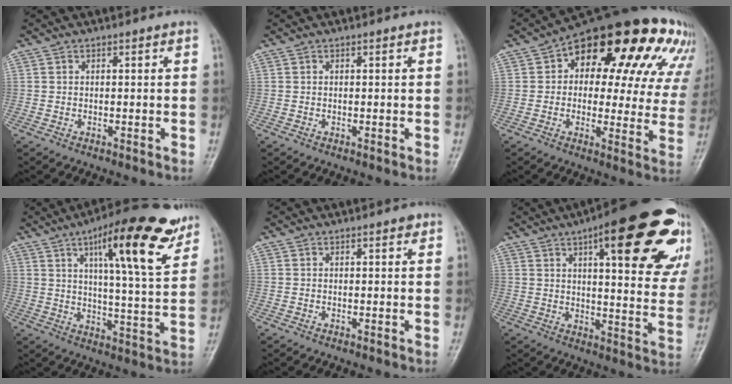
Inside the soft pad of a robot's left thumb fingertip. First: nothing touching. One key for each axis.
{"total": 0.0}
{"total": 26.0, "fx": 11.3, "fy": 13.6, "fz": 19.0, "tx": -0.204, "ty": 0.030, "tz": 0.149}
{"total": 18.8, "fx": 10.5, "fy": 4.4, "fz": 15.0, "tx": -0.195, "ty": -0.043, "tz": 0.156}
{"total": 0.9, "fx": 0.5, "fy": 0.5, "fz": 0.6, "tx": -0.002, "ty": 0.000, "tz": 0.003}
{"total": 26.6, "fx": 12.9, "fy": 7.7, "fz": 21.9, "tx": -0.248, "ty": -0.022, "tz": 0.168}